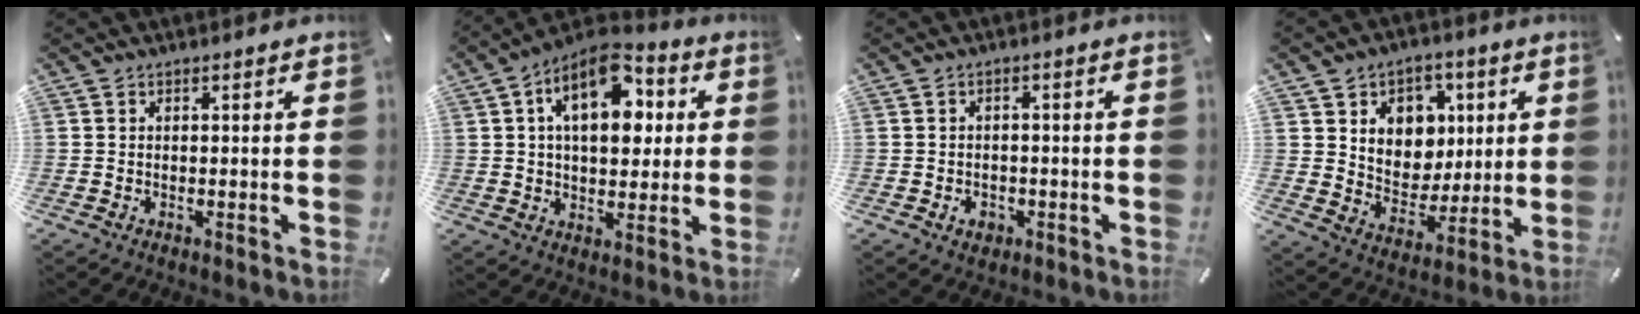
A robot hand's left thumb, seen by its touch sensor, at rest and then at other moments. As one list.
[{"total": 15.8, "force": [4.9, 9.9, 11.3], "torque": [-0.174, -0.010, 0.084]}, {"total": 3.1, "force": [-1.3, 2.4, 1.5], "torque": [-0.026, 0.004, -0.024]}, {"total": 10.6, "force": [3.3, 9.6, 2.9], "torque": [-0.041, -0.028, 0.065]}]